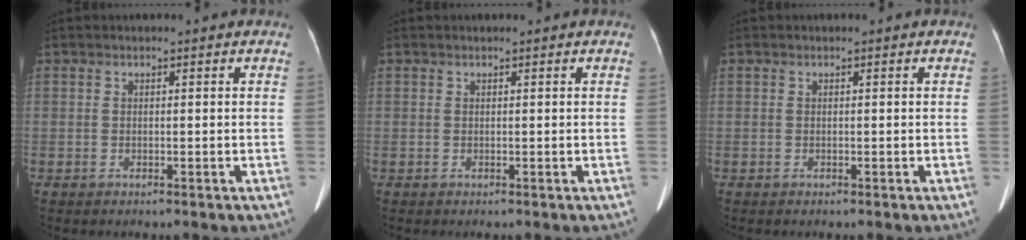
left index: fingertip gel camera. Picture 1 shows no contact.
{"total": 0.0}
{"total": 0.0}